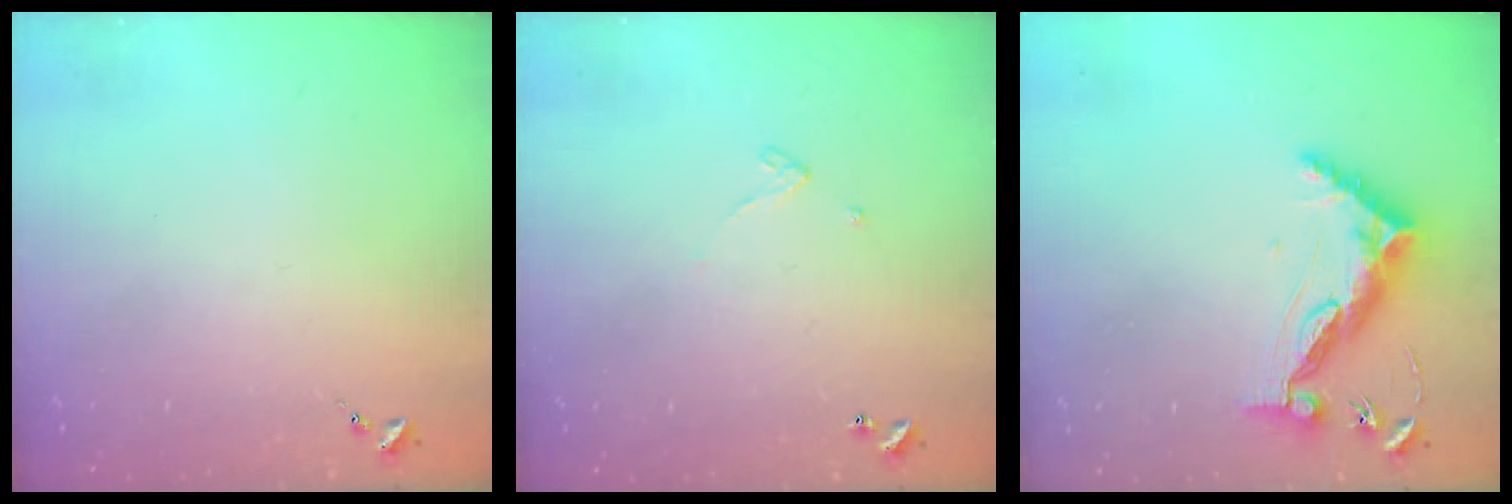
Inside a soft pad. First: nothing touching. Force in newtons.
{"total": 3.2, "press": 3.2, "slide": 0.2}
{"total": 12.1, "press": 12.0, "slide": 1.2}